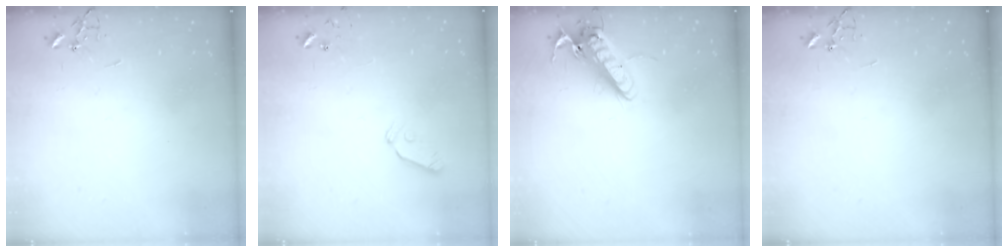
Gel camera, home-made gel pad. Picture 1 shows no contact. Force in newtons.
{"total": 6.0, "press": 6.0, "slide": 0.7}
{"total": 13.8, "press": 13.7, "slide": 2.0}
{"total": 0.0}